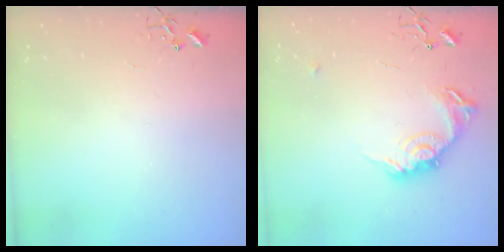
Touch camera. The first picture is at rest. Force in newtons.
{"total": 15.0, "press": 15.0, "slide": 0.7}